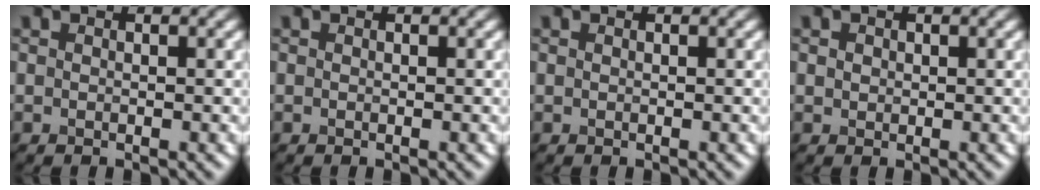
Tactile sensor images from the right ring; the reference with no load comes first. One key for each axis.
{"total": 0.0}
{"total": 0.0}
{"total": 0.7, "fx": 0.2, "fy": 0.6, "fz": 0.2, "tx": -0.001, "ty": -0.002, "tz": 0.004}